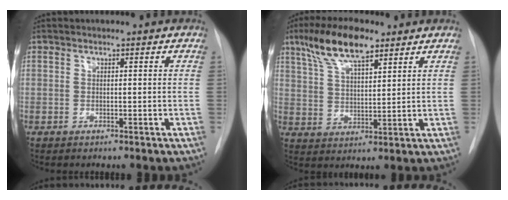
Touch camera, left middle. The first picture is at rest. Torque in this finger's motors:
{"motor_torque": [1.07, -1.07, 0.33, 0.10]}